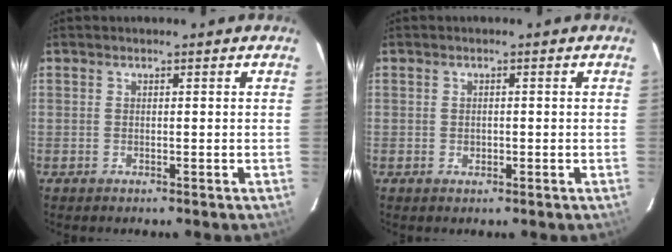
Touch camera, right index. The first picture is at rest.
{"total": 1.0, "force": [-0.2, 0.9, 0.4], "torque": [-0.006, 0.001, -0.003]}